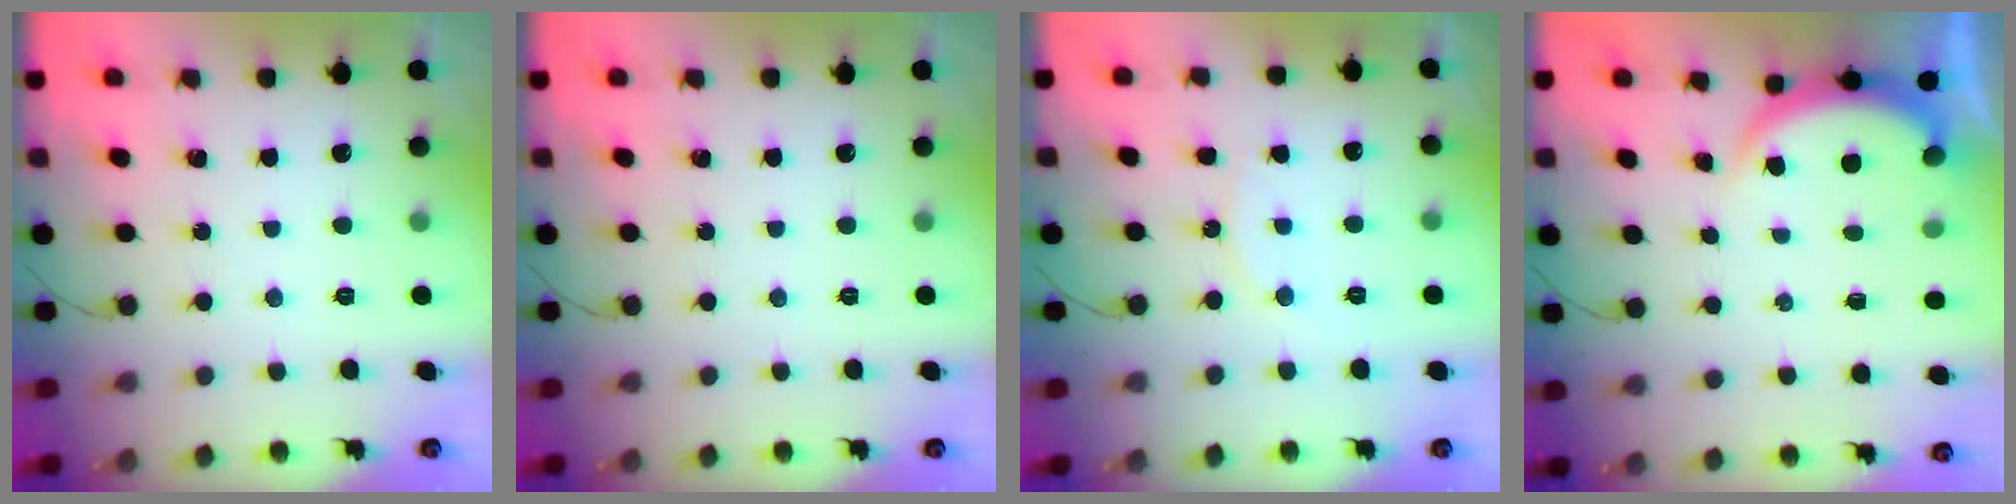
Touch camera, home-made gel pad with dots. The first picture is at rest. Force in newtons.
{"total": 0.0}
{"total": 8.2, "press": 8.2, "slide": 0.5}
{"total": 3.4, "press": 3.3, "slide": 0.6}